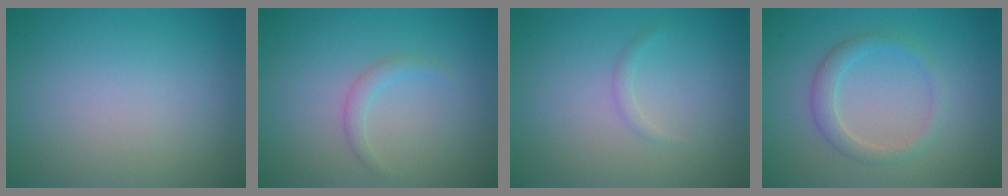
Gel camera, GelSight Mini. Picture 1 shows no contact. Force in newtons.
{"total": 1.1, "press": 1.1, "slide": 0.1}
{"total": 0.7, "press": 0.7, "slide": 0.1}
{"total": 2.2, "press": 2.2, "slide": 0.2}